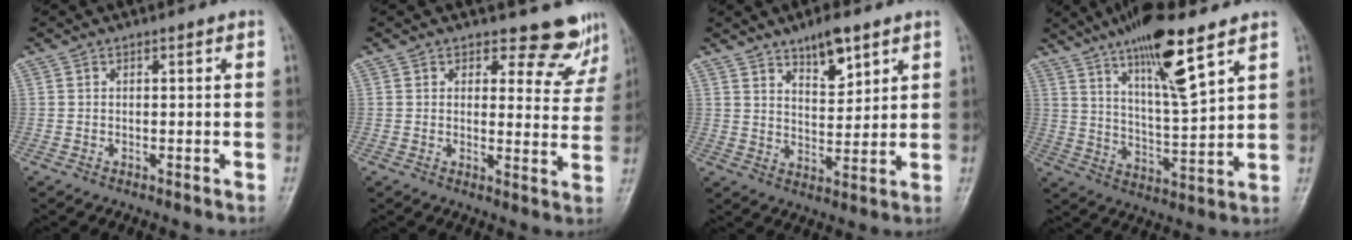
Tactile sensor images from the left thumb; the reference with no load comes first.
{"total": 7.5, "force": [6.7, 3.1, 0.8], "torque": [0.026, -0.058, 0.066]}
{"total": 7.4, "force": [4.9, 2.9, 4.7], "torque": [-0.056, -0.035, 0.082]}
{"total": 14.7, "force": [9.0, 2.9, 11.3], "torque": [-0.186, -0.047, 0.161]}